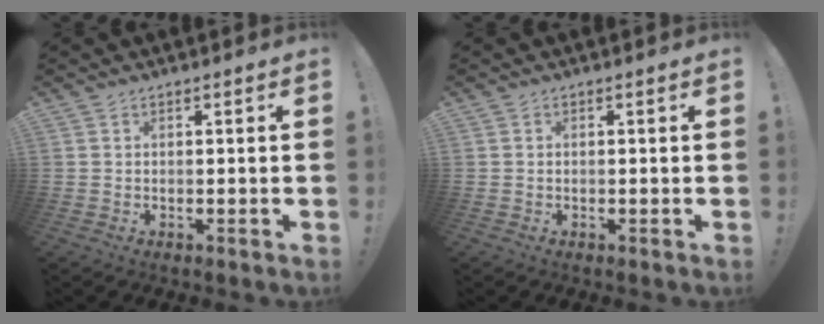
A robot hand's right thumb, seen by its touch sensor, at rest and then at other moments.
{"total": 0.0}